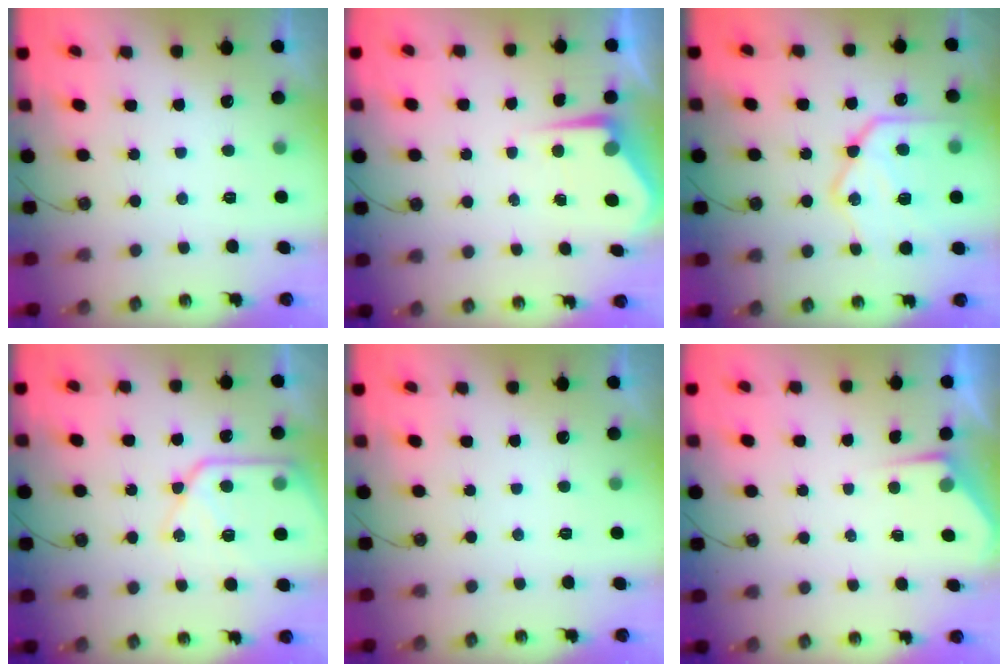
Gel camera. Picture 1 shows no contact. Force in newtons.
{"total": 5.8, "press": 5.8, "slide": 0.3}
{"total": 20.4, "press": 20.3, "slide": 1.6}
{"total": 14.2, "press": 14.2, "slide": 1.6}
{"total": 0.0}
{"total": 3.6, "press": 3.6, "slide": 0.5}